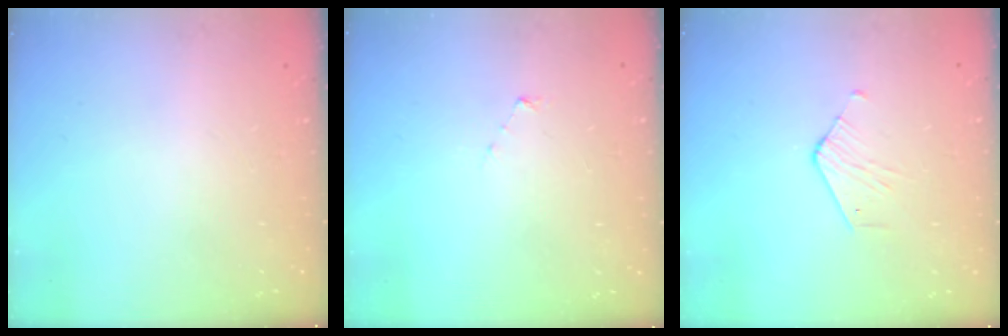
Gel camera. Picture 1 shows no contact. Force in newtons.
{"total": 3.2, "press": 3.2, "slide": 0.3}
{"total": 3.1, "press": 3.1, "slide": 0.3}